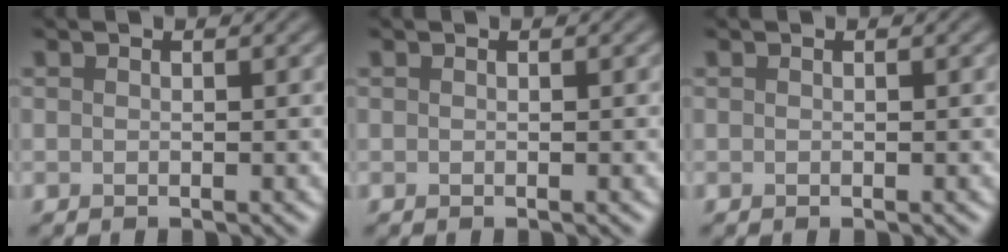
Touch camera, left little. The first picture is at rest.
{"total": 0.0}
{"total": 0.0}